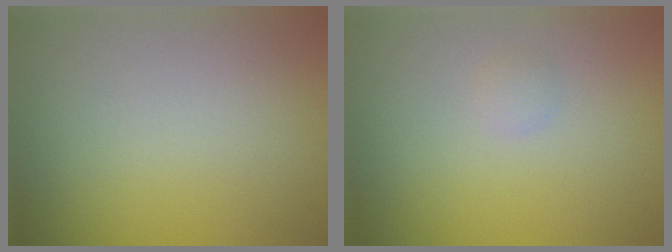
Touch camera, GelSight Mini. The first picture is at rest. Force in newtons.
{"total": 0.8, "press": 0.8, "slide": 0.0}